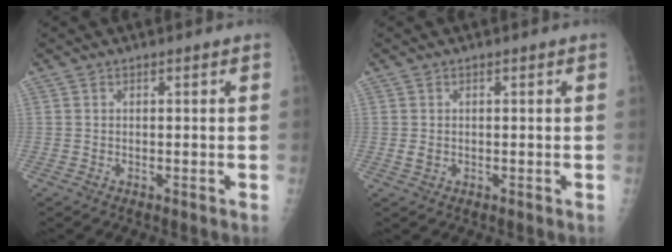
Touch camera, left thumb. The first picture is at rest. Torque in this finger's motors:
{"motor_torque": [-0.03, -0.05, 0.17, -0.07, 0.00]}